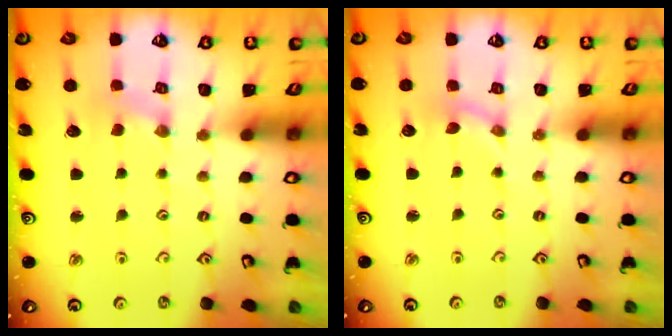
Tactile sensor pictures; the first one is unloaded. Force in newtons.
{"total": 0.0}